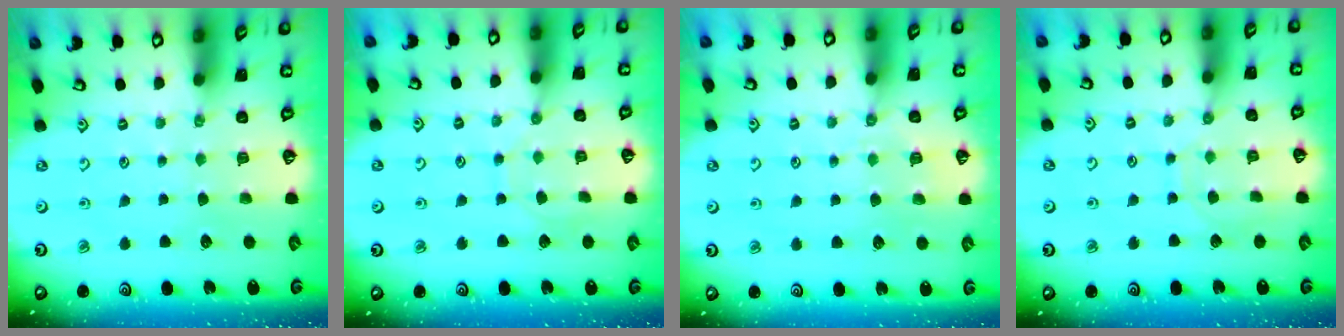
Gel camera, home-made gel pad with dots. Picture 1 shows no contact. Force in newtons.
{"total": 7.2, "press": 7.2, "slide": 0.6}
{"total": 2.9, "press": 2.8, "slide": 0.6}
{"total": 6.0, "press": 6.0, "slide": 0.5}